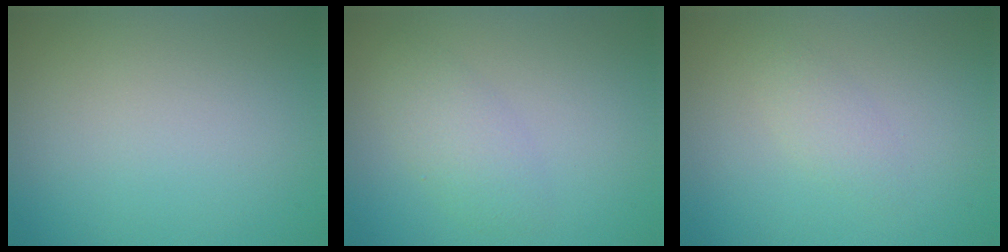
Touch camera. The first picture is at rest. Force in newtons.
{"total": 2.5, "press": 2.5, "slide": 0.1}
{"total": 1.4, "press": 1.4, "slide": 0.1}